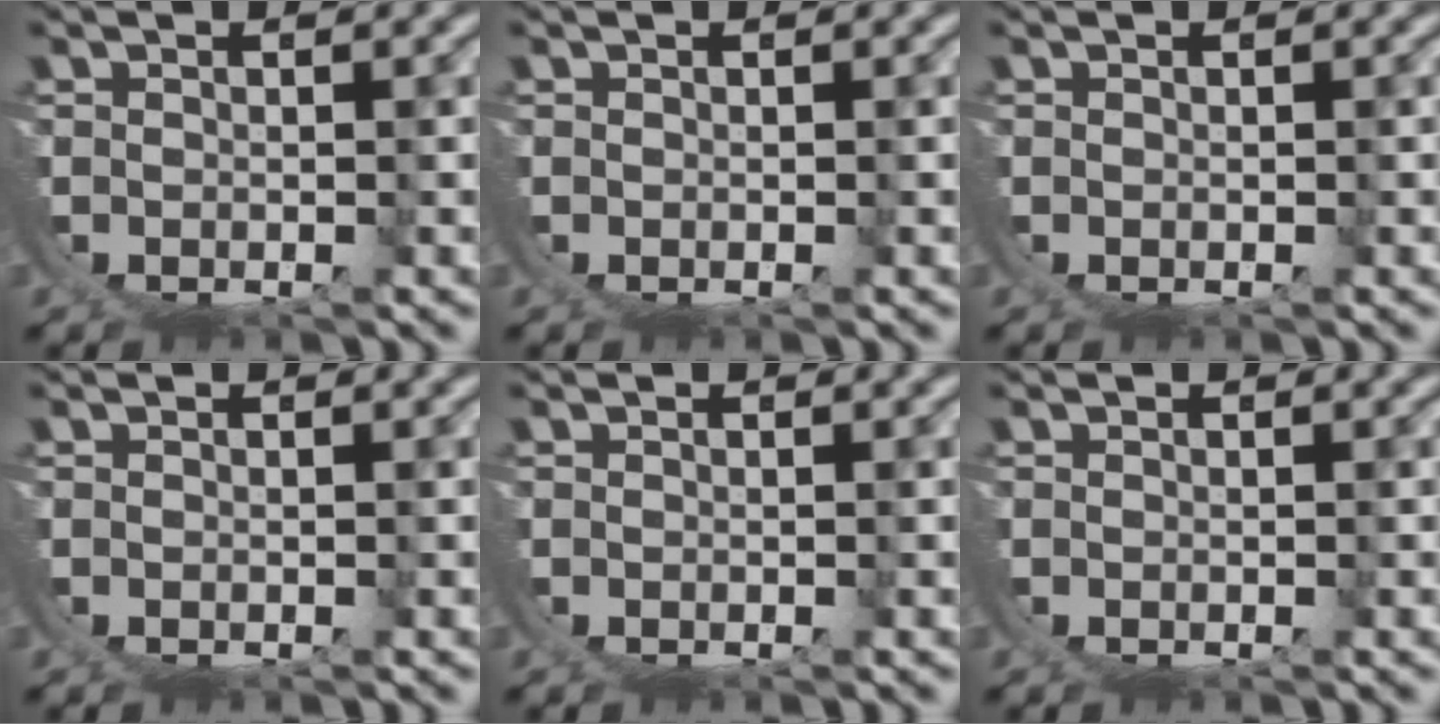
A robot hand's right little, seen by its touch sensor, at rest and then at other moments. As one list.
[{"total": 0.0}, {"total": 0.0}, {"total": 0.0}, {"total": 0.0}, {"total": 0.0}]